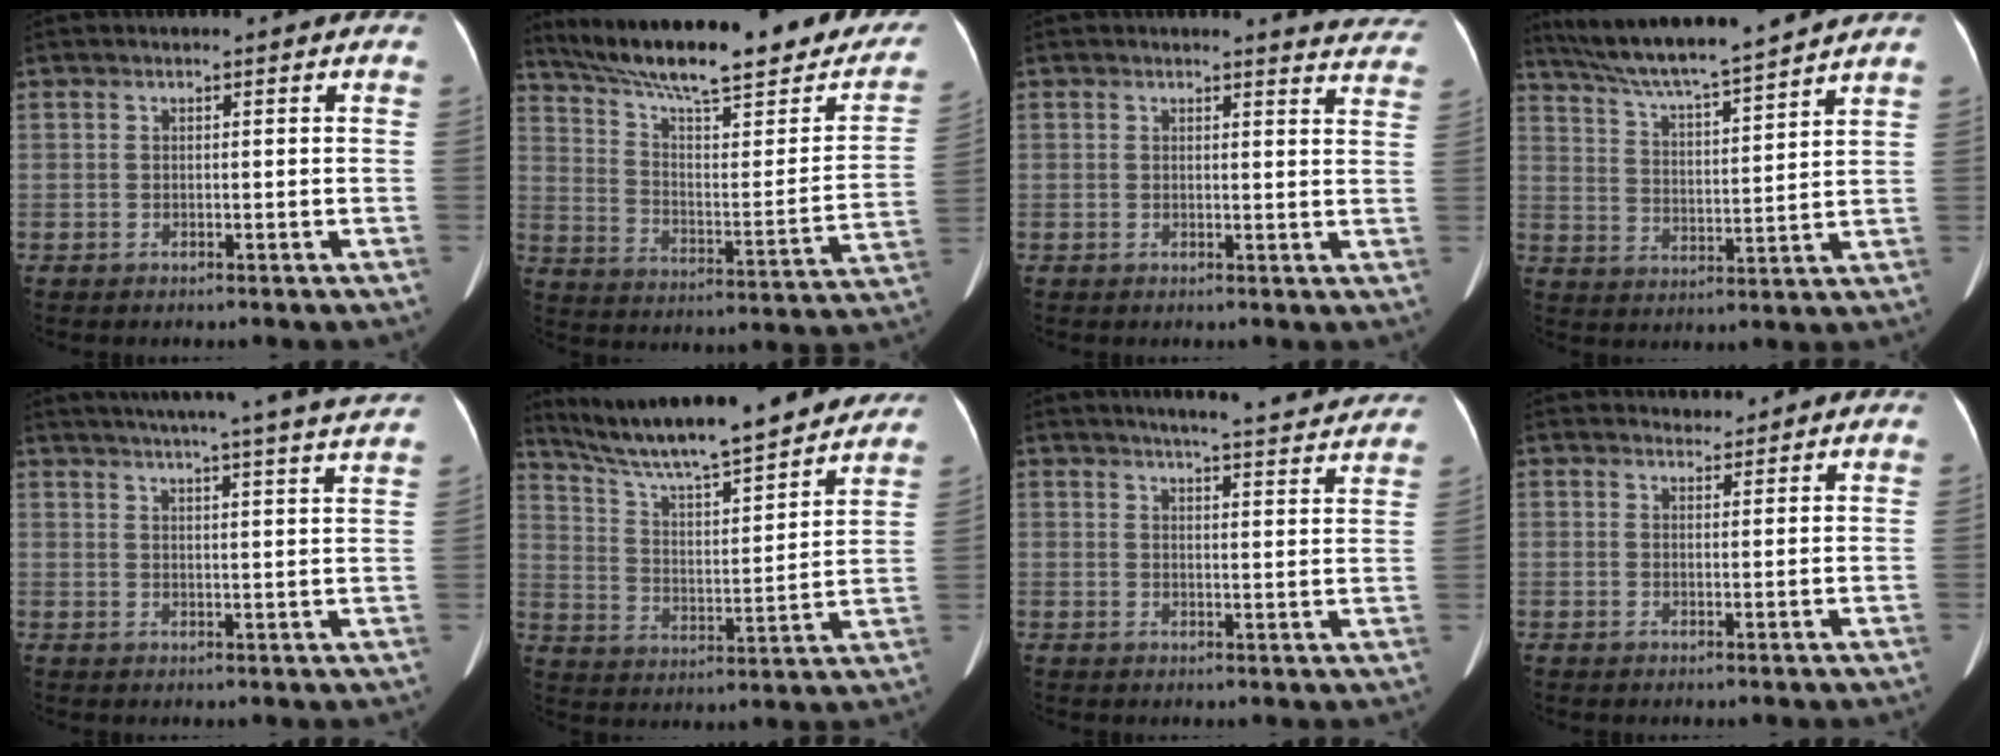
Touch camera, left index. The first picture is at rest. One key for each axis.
{"total": 28.3, "fx": 22.8, "fy": 4.9, "fz": 16.1, "tx": -0.251, "ty": -0.021, "tz": 0.316}
{"total": 7.3, "fx": 7.2, "fy": 0.6, "fz": 0.8, "tx": 0.011, "ty": -0.042, "tz": 0.048}
{"total": 15.0, "fx": 13.5, "fy": -0.9, "fz": 6.5, "tx": -0.120, "ty": 0.007, "tz": 0.218}
{"total": 23.4, "fx": 21.3, "fy": -1.1, "fz": 9.6, "tx": -0.151, "ty": -0.026, "tz": 0.262}
{"total": 23.3, "fx": 20.7, "fy": 2.7, "fz": 10.4, "tx": -0.178, "ty": -0.002, "tz": 0.307}
{"total": 17.0, "fx": 15.7, "fy": 1.2, "fz": 6.3, "tx": -0.079, "ty": -0.015, "tz": 0.182}
{"total": 2.0, "fx": 1.9, "fy": 0.5, "fz": -0.3, "tx": -0.003, "ty": 0.006, "tz": 0.030}